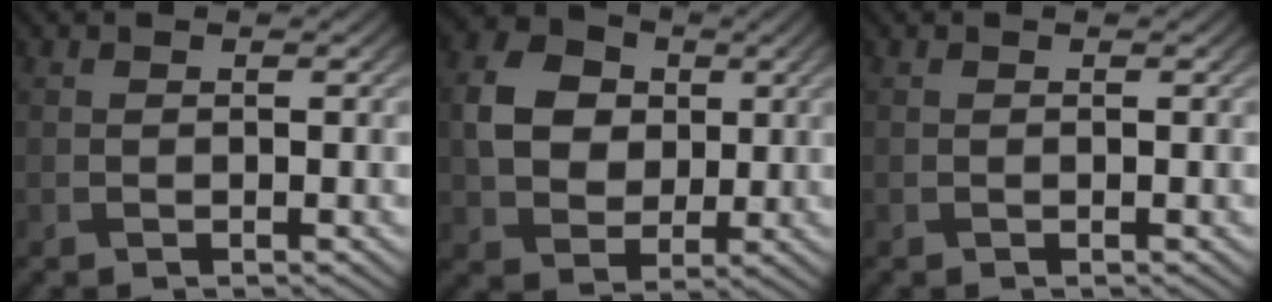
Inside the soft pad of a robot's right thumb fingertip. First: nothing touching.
{"total": 7.7, "force": [1.1, 6.4, 4.2], "torque": [-0.097, 0.008, 0.011]}
{"total": 0.0}